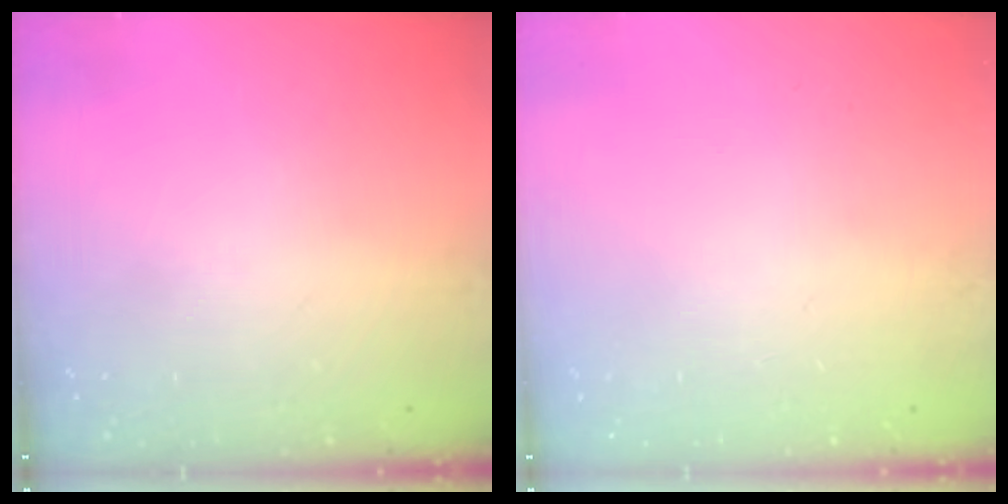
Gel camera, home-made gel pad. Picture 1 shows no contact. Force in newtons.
{"total": 0.0}